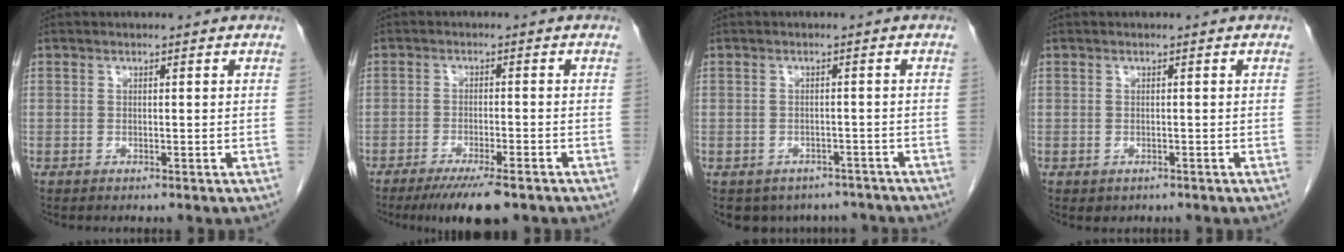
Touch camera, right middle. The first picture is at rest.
{"total": 7.8, "force": [-5.7, 1.1, 5.2], "torque": [-0.080, -0.017, -0.087]}
{"total": 7.9, "force": [-6.6, 4.2, 1.0], "torque": [-0.006, 0.009, -0.072]}
{"total": 0.7, "force": [-0.4, 0.6, 0.3], "torque": [-0.010, -0.002, 0.002]}